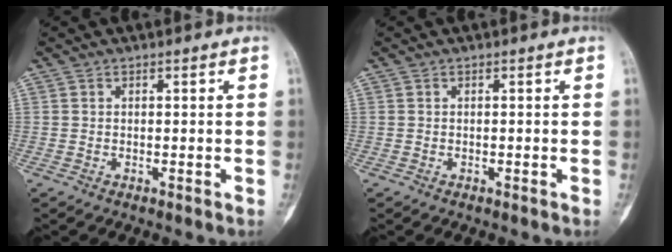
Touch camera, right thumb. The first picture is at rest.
{"total": 0.0}